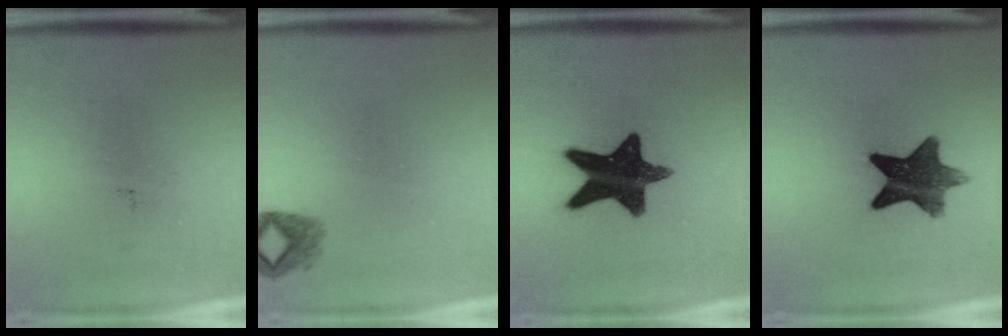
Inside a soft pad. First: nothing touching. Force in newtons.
{"total": 1.4}
{"total": 14.9}
{"total": 10.9}